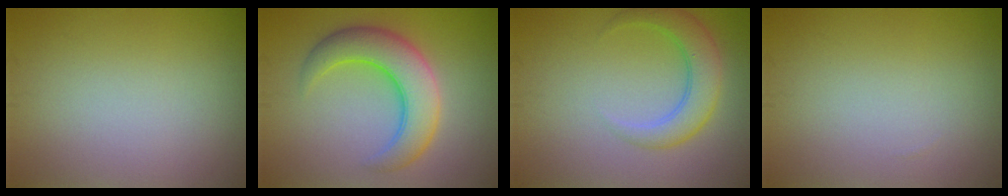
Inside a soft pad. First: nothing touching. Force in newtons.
{"total": 6.2, "press": 6.2, "slide": 0.2}
{"total": 3.9, "press": 3.9, "slide": 0.1}
{"total": 0.0}